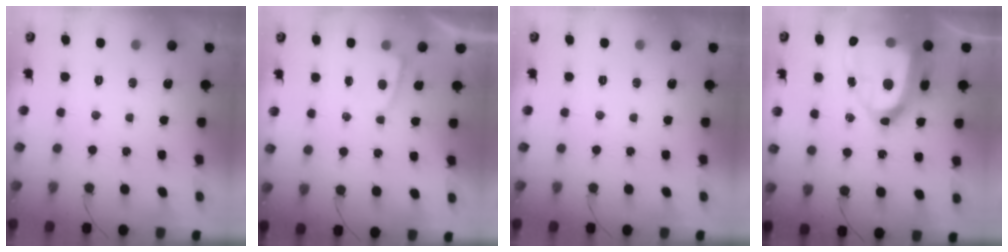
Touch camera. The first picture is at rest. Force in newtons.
{"total": 2.0, "press": 2.0, "slide": 0.3}
{"total": 0.0}
{"total": 29.8, "press": 29.7, "slide": 2.4}